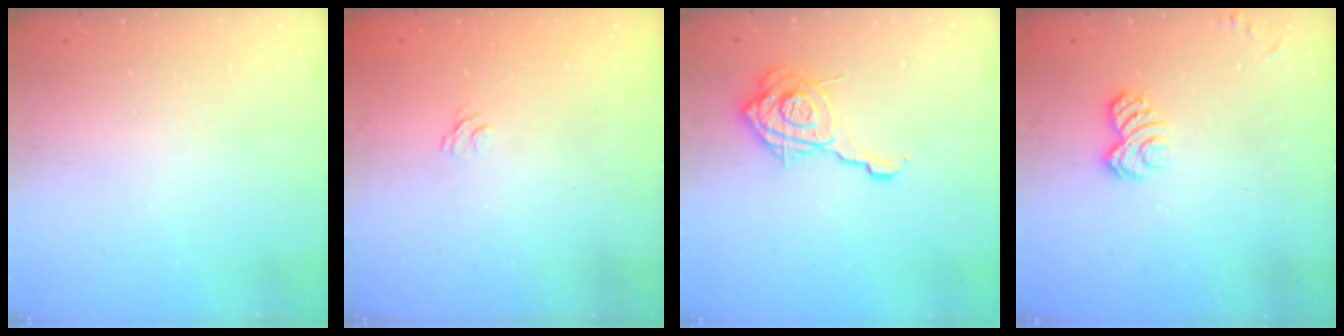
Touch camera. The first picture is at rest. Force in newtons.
{"total": 3.1, "press": 2.8, "slide": 1.3}
{"total": 15.6, "press": 15.6, "slide": 1.4}
{"total": 4.7, "press": 4.5, "slide": 1.3}